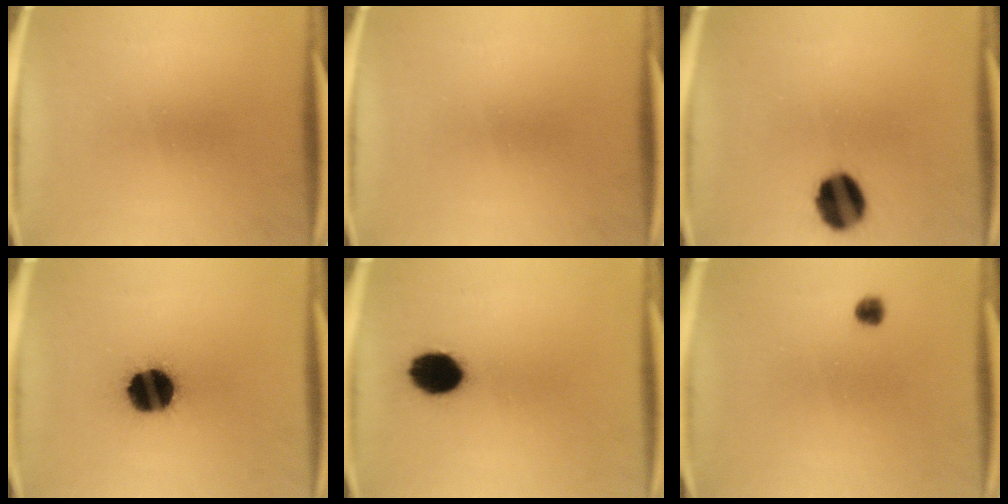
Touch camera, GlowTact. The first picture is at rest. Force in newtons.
{"total": 0.0}
{"total": 11.7}
{"total": 16.3}
{"total": 10.0}
{"total": 2.4}